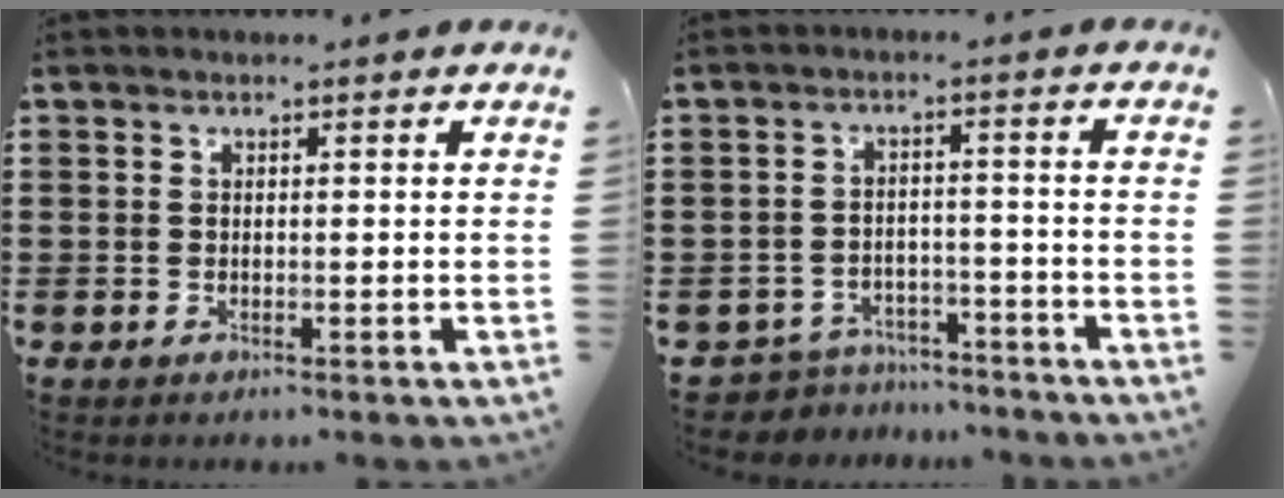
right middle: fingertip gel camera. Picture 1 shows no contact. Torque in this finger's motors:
{"motor_torque": [-0.14, 0.12, -0.07, -0.03]}